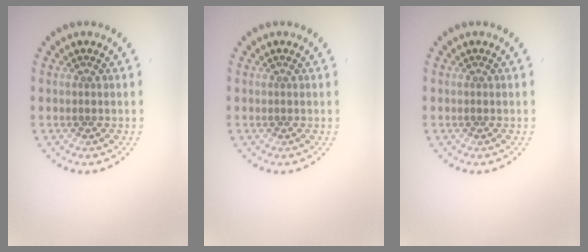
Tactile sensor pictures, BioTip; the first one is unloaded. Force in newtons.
{"total": 0.0}
{"total": 0.0}